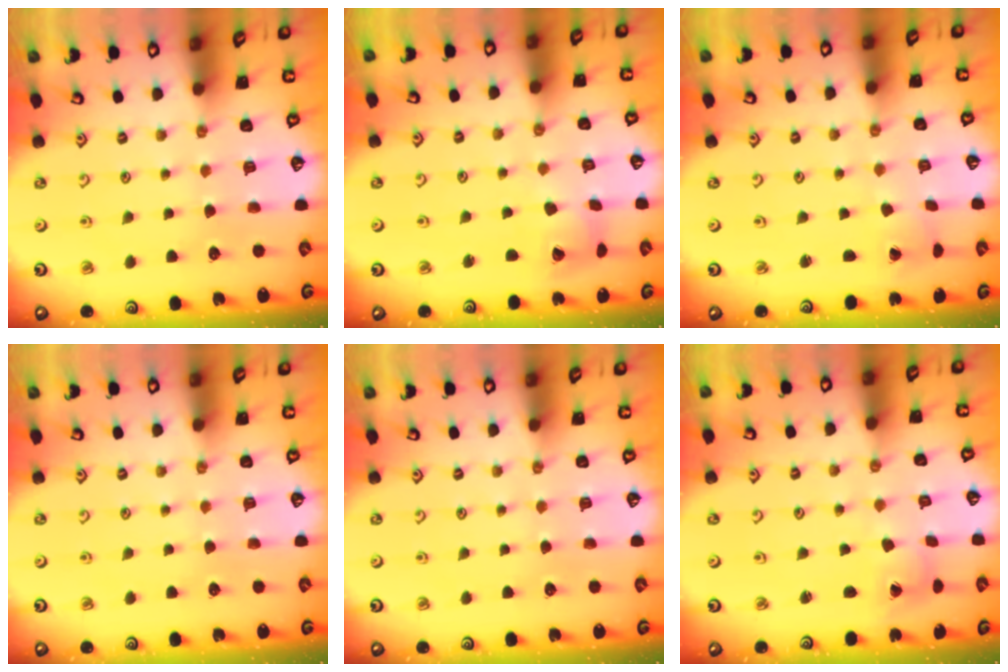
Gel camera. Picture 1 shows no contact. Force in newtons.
{"total": 8.1, "press": 8.1, "slide": 1.0}
{"total": 0.7, "press": 0.7, "slide": 0.1}
{"total": 0.0}
{"total": 0.0}
{"total": 1.7, "press": 1.6, "slide": 0.2}